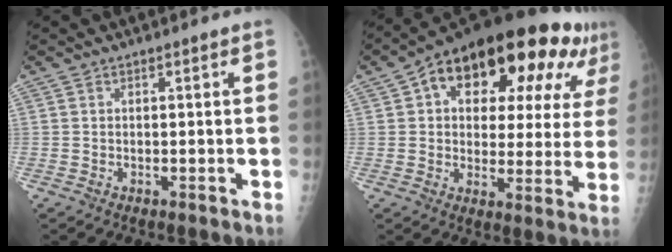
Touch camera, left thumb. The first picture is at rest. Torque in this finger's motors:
{"motor_torque": [0.38, 1.61, 1.85, -0.90, 0.27]}